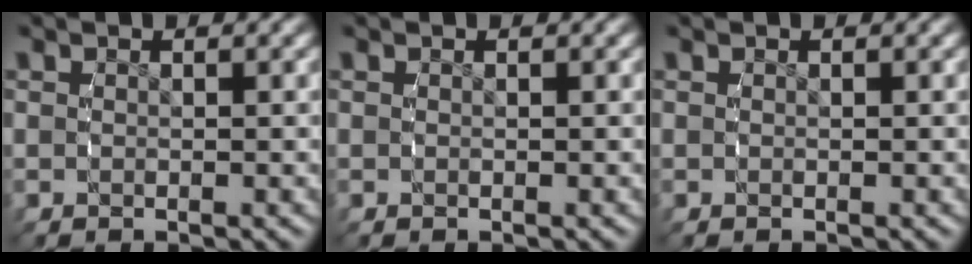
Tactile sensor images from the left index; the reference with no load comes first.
{"total": 0.0}
{"total": 0.0}